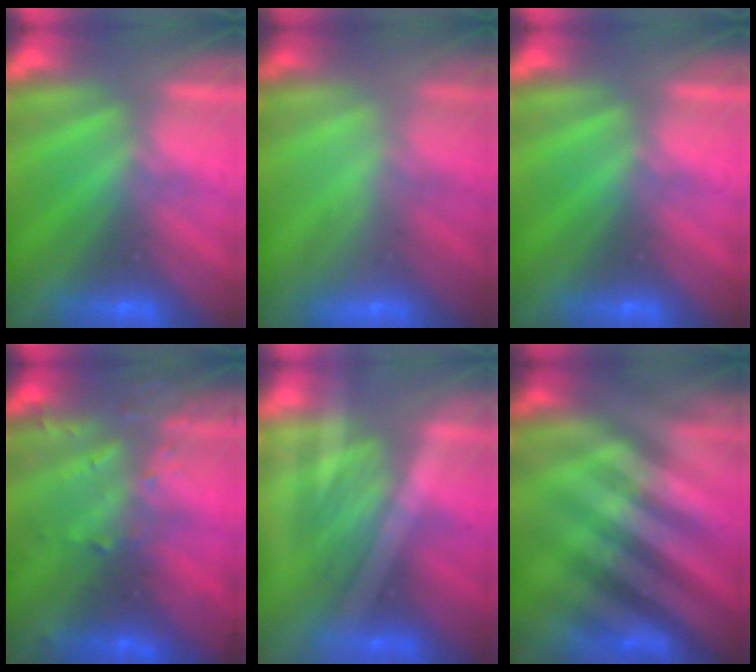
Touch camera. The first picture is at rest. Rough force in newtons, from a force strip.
{"total": 2.2}
{"total": 0.0}
{"total": 3.2}
{"total": 1.8}
{"total": 2.5}